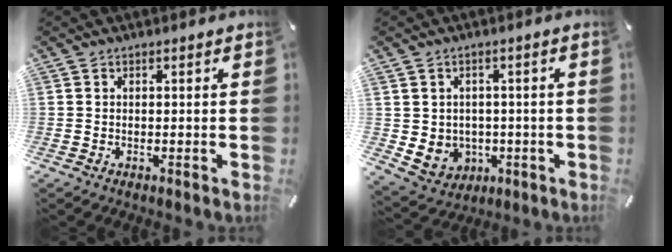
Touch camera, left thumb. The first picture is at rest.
{"total": 6.0, "force": [0.1, 5.9, 1.1], "torque": [-0.029, -0.009, 0.006]}